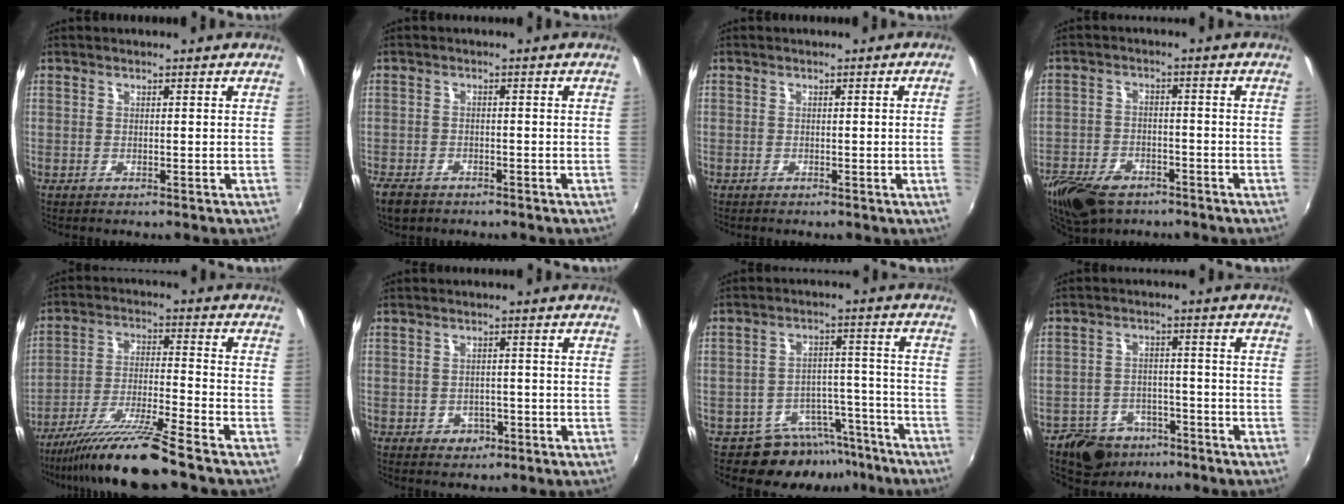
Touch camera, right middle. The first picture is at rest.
{"total": 5.5, "force": [-4.1, 2.8, 2.3], "torque": [-0.070, -0.014, -0.078]}
{"total": 1.8, "force": [-0.1, -1.1, 1.5], "torque": [-0.019, -0.011, 0.003]}
{"total": 12.6, "force": [-8.7, 6.8, 6.1], "torque": [-0.156, -0.018, -0.153]}
{"total": 13.2, "force": [-11.1, -1.9, 6.8], "torque": [-0.138, -0.016, -0.200]}
{"total": 3.0, "force": [-1.1, 2.7, 0.8], "torque": [-0.020, 0.002, -0.010]}
{"total": 10.3, "force": [-8.2, 5.8, 2.5], "torque": [-0.035, 0.034, -0.100]}
{"total": 8.7, "force": [-6.4, 5.5, 1.8], "torque": [-0.048, 0.020, -0.094]}